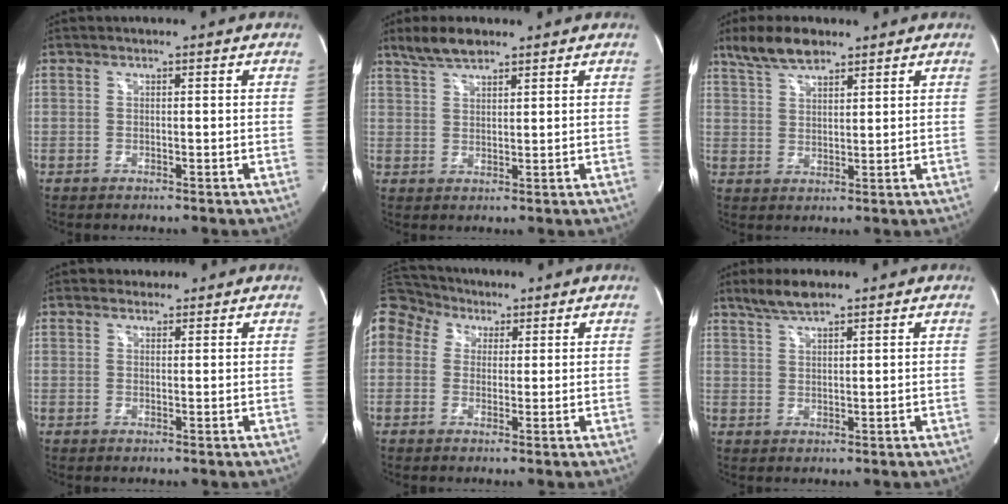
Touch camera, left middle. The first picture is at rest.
{"total": 5.0, "force": [4.1, 1.4, 2.5], "torque": [-0.061, 0.012, 0.080]}
{"total": 6.9, "force": [5.5, 2.1, 3.7], "torque": [-0.078, 0.011, 0.107]}
{"total": 1.9, "force": [1.6, 1.0, 0.0], "torque": [0.000, 0.013, 0.023]}
{"total": 19.3, "force": [8.4, 15.5, 7.8], "torque": [-0.260, 0.114, 0.167]}
{"total": 4.4, "force": [3.6, 0.7, 2.4], "torque": [-0.056, 0.010, 0.072]}